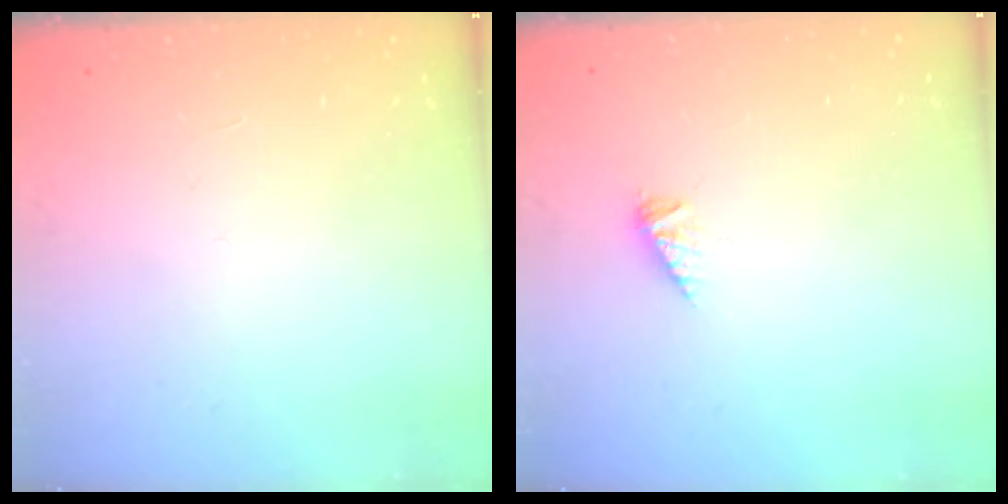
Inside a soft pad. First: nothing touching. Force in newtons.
{"total": 2.1, "press": 2.1, "slide": 0.2}